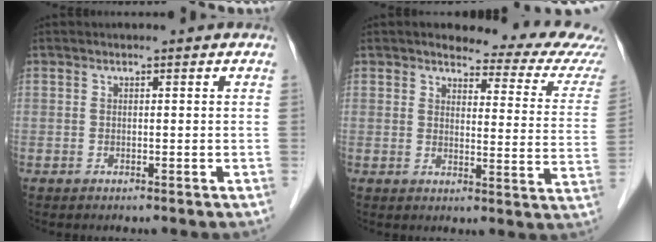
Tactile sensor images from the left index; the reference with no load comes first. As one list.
[{"total": 13.1, "force": [12.0, 2.0, 5.0], "torque": [-0.043, -0.047, 0.110]}]